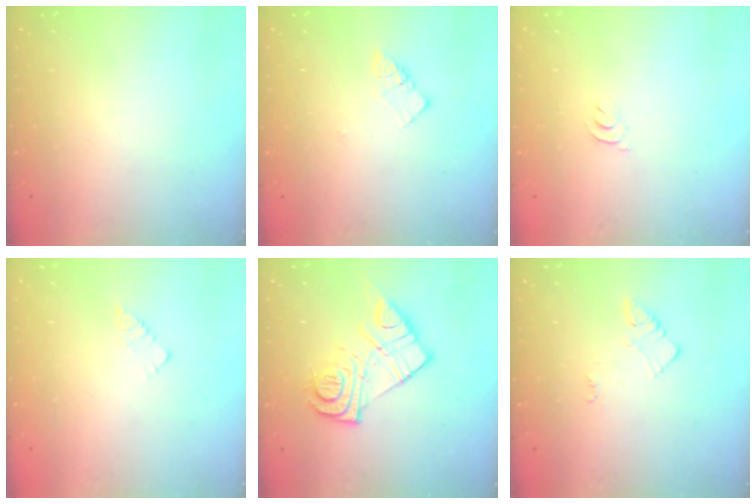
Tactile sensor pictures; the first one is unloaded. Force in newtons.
{"total": 5.4, "press": 5.4, "slide": 0.1}
{"total": 2.9, "press": 2.9, "slide": 0.5}
{"total": 3.2, "press": 3.2, "slide": 0.0}
{"total": 14.7, "press": 14.7, "slide": 1.3}
{"total": 3.0, "press": 3.0, "slide": 0.4}